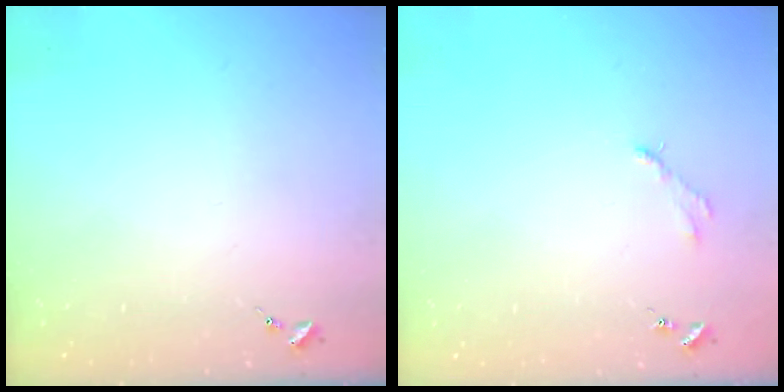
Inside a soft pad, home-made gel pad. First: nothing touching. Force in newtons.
{"total": 2.8, "press": 2.8, "slide": 0.4}